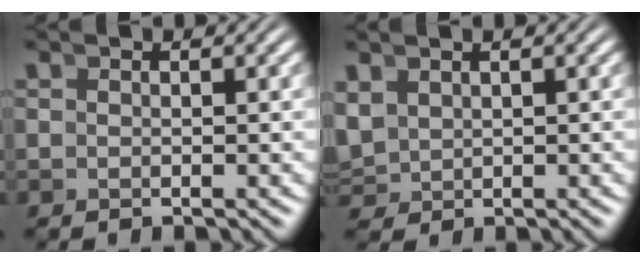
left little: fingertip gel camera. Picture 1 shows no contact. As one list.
[{"total": 2.1, "force": [0.8, 1.7, 1.0], "torque": [-0.031, -0.005, 0.026]}]